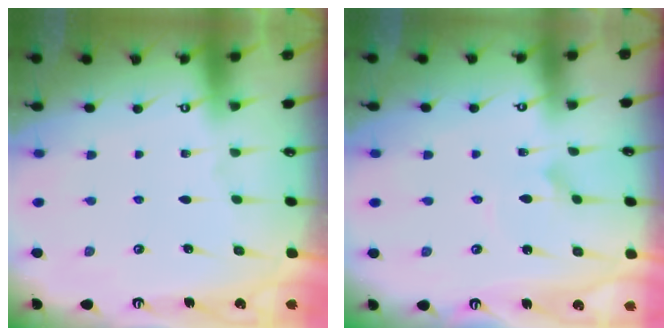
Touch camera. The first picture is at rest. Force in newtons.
{"total": 2.3, "press": 2.3, "slide": 0.1}